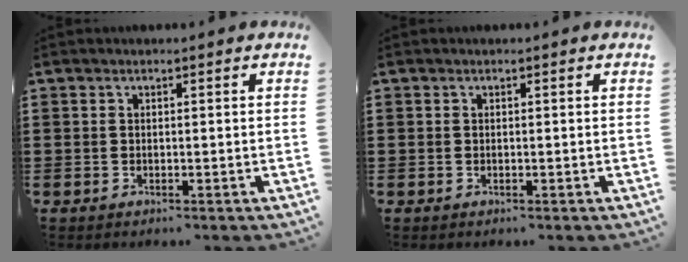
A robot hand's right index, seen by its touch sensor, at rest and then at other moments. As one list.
[{"total": 0.0}]